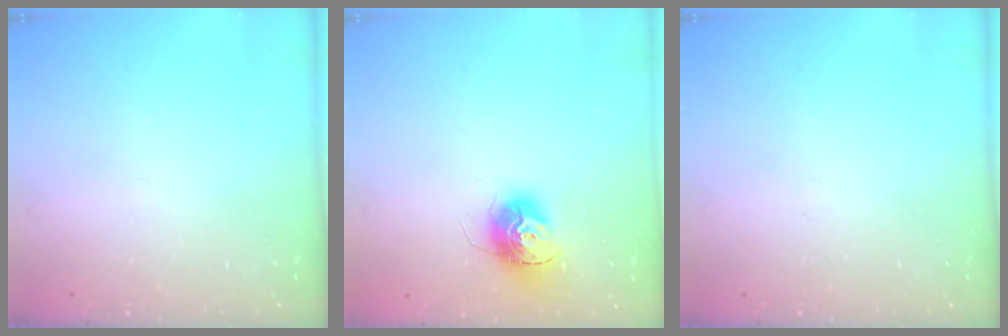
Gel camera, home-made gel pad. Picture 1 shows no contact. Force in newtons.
{"total": 13.6, "press": 13.5, "slide": 1.3}
{"total": 0.0}